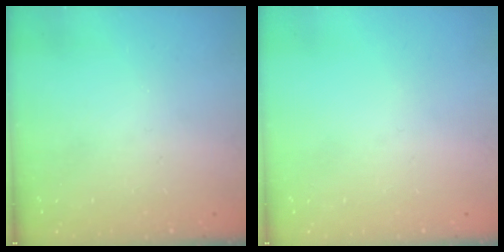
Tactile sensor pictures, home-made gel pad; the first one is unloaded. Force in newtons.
{"total": 0.0}